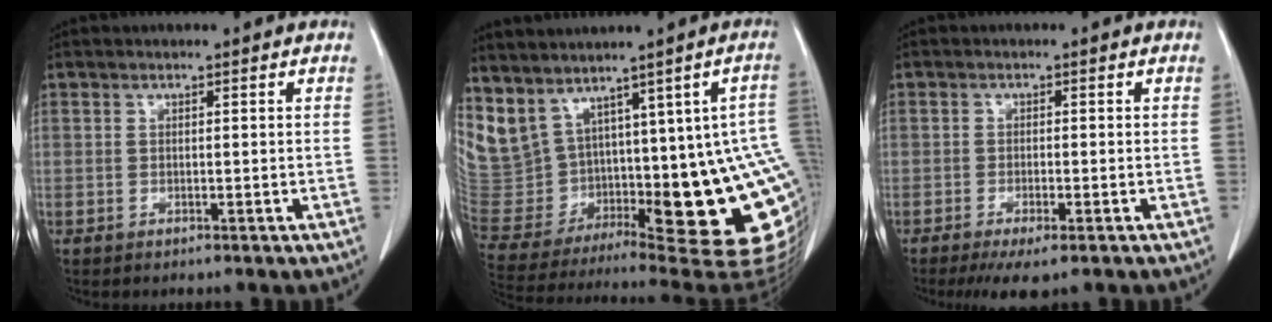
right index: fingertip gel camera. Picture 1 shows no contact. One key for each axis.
{"total": 22.7, "fx": 1.9, "fy": 6.1, "fz": 21.8, "tx": -0.280, "ty": 0.000, "tz": 0.059}
{"total": 4.7, "fx": -3.0, "fy": 1.1, "fz": 3.5, "tx": -0.054, "ty": -0.011, "tz": -0.045}